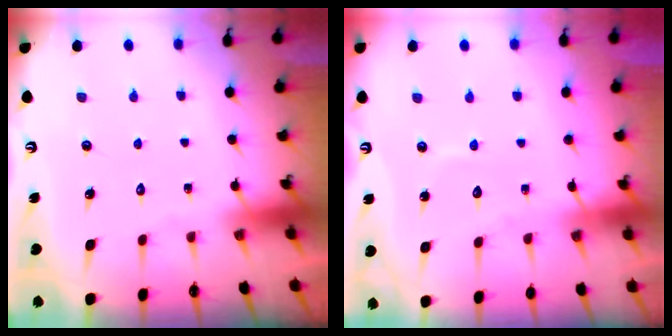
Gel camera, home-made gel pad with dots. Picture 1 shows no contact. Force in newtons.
{"total": 3.9, "press": 3.9, "slide": 0.2}